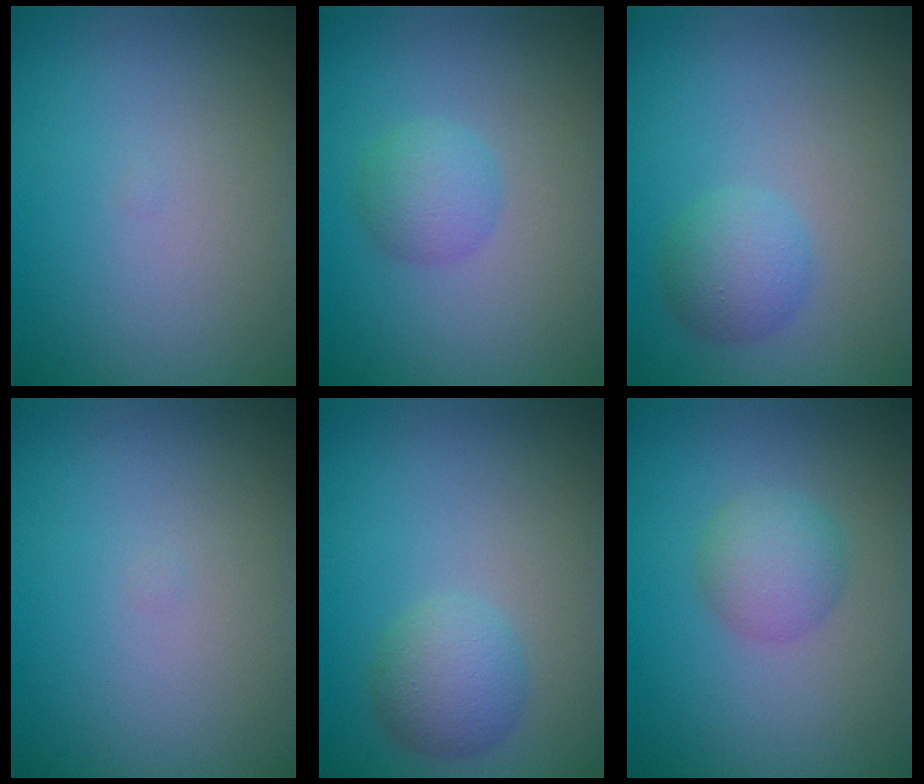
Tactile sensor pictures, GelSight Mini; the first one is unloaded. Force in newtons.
{"total": 2.1, "press": 2.1, "slide": 0.1}
{"total": 2.6, "press": 2.6, "slide": 0.1}
{"total": 0.0}
{"total": 2.9, "press": 2.9, "slide": 0.1}
{"total": 2.6, "press": 2.6, "slide": 0.1}